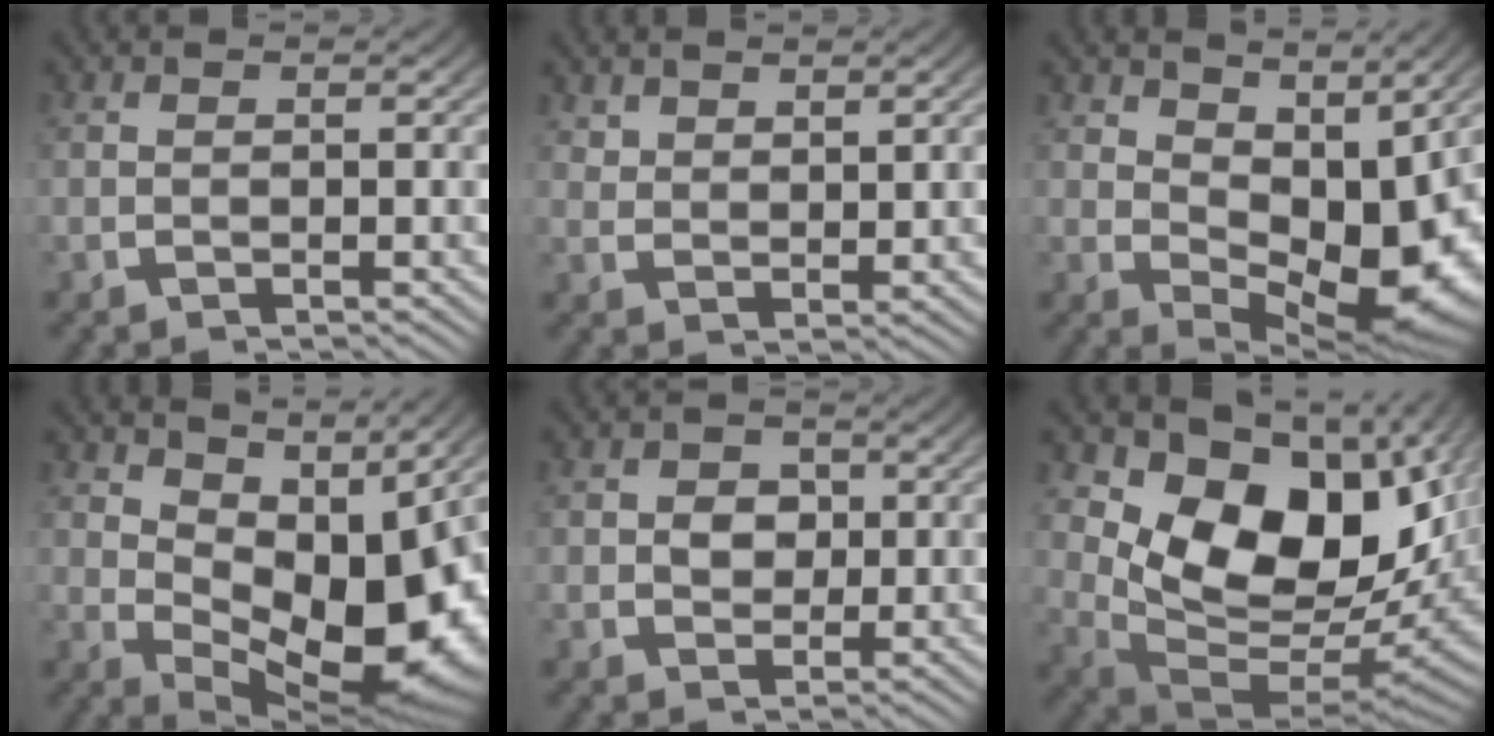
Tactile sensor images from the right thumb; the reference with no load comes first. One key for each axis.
{"total": 1.9, "fx": 1.9, "fy": 0.4, "fz": 0.3, "tx": 0.000, "ty": -0.002, "tz": 0.045}
{"total": 9.1, "fx": 0.4, "fy": 5.2, "fz": 7.5, "tx": -0.121, "ty": -0.040, "tz": 0.032}
{"total": 13.1, "fx": -0.2, "fy": 7.6, "fz": 10.7, "tx": -0.165, "ty": -0.039, "tz": 0.024}
{"total": 2.9, "fx": 0.3, "fy": 2.4, "fz": 1.5, "tx": -0.022, "ty": -0.017, "tz": 0.015}
{"total": 17.0, "fx": 0.4, "fy": 11.0, "fz": 13.0, "tx": -0.231, "ty": -0.059, "tz": 0.032}